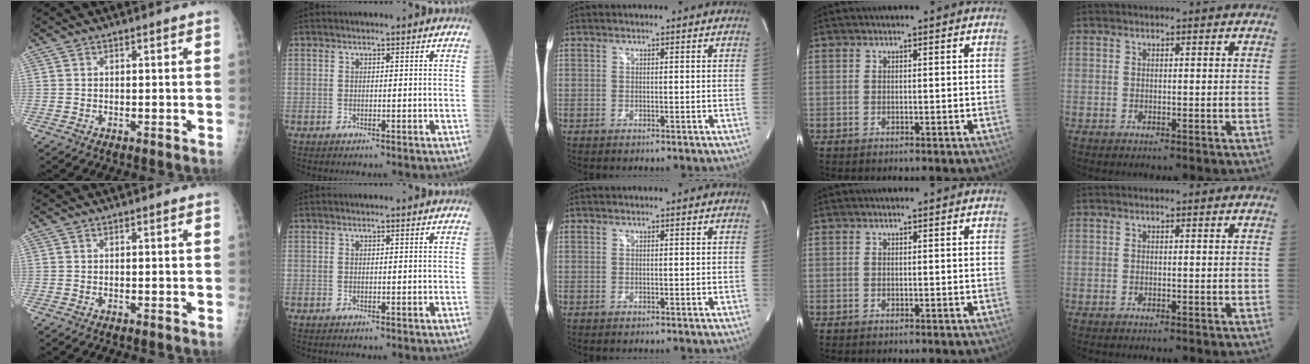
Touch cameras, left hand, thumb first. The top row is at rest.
{}